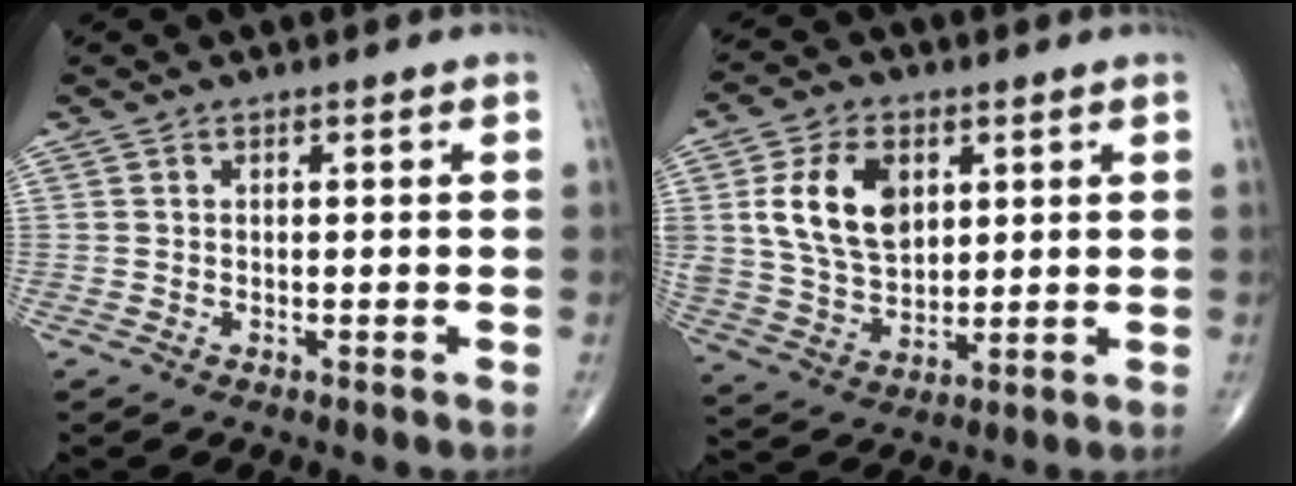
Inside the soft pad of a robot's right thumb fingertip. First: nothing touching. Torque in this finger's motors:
{"motor_torque": [2.07, 2.15, 1.27, 0.19, 0.16]}